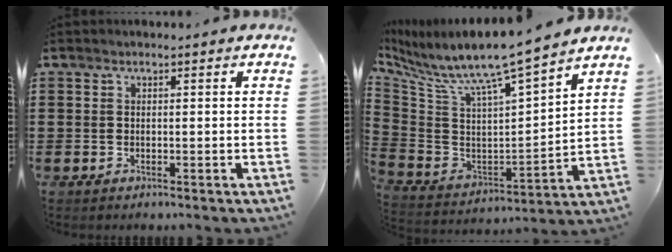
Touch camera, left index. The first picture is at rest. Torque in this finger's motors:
{"motor_torque": [2.14, 0.00, 0.53, 0.21]}